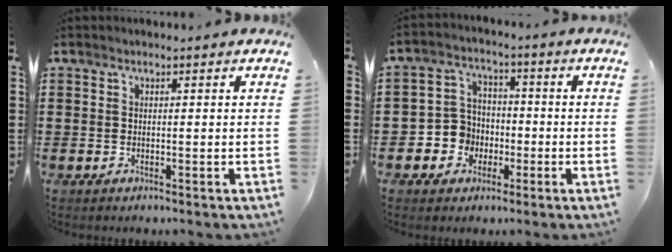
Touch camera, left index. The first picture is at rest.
{"total": 5.7, "force": [-1.7, 5.3, 1.4], "torque": [-0.056, 0.014, -0.035]}